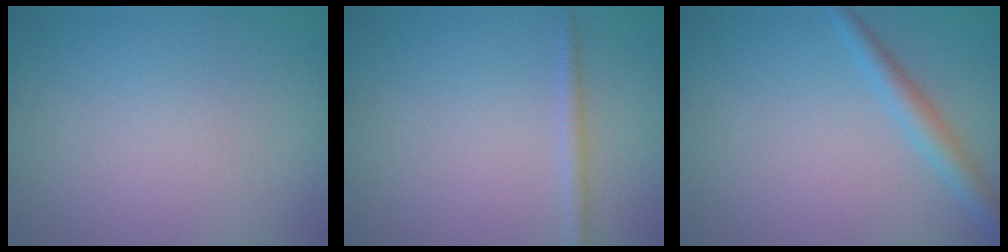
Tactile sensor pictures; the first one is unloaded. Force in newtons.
{"total": 1.1, "press": 1.1, "slide": 0.1}
{"total": 2.3, "press": 2.3, "slide": 0.1}